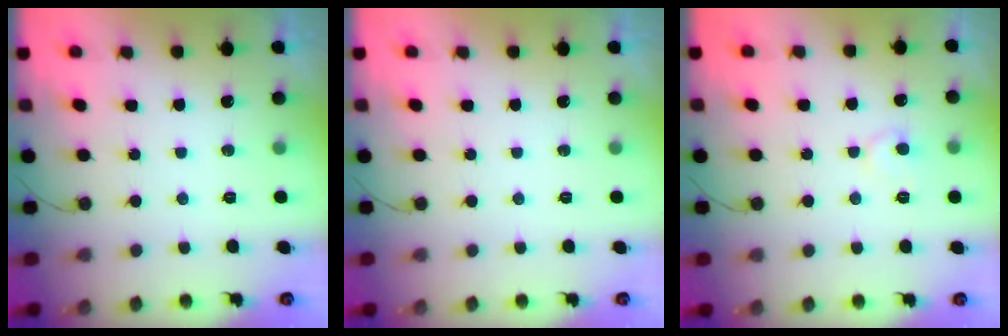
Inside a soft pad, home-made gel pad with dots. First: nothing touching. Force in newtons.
{"total": 0.0}
{"total": 6.5, "press": 6.5, "slide": 0.4}